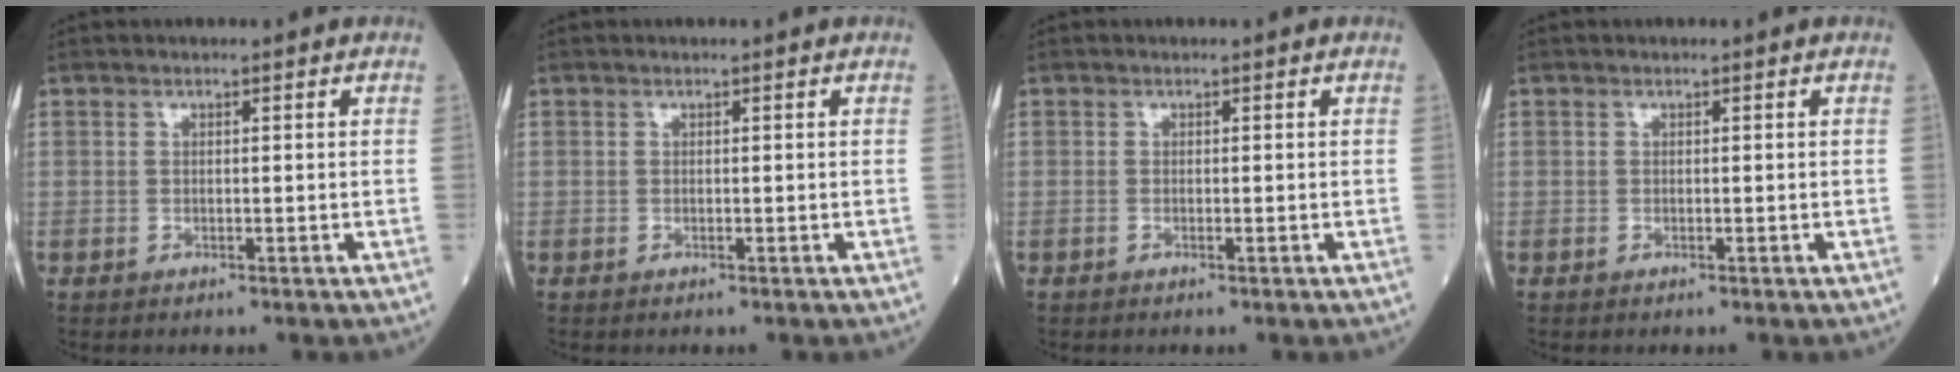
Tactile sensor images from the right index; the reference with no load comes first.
{"total": 0.0}
{"total": 0.0}
{"total": 0.0}